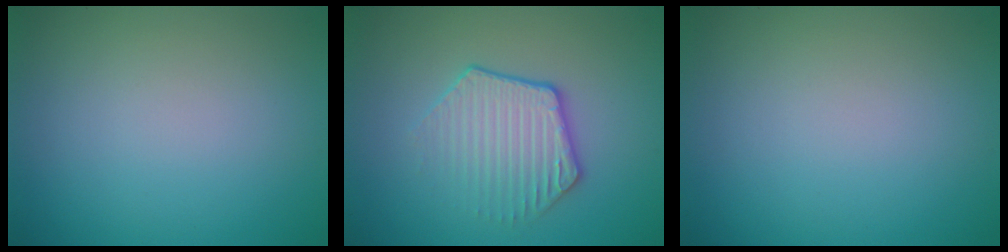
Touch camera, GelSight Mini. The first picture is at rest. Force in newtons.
{"total": 3.6, "press": 3.2, "slide": 1.7}
{"total": 0.0}